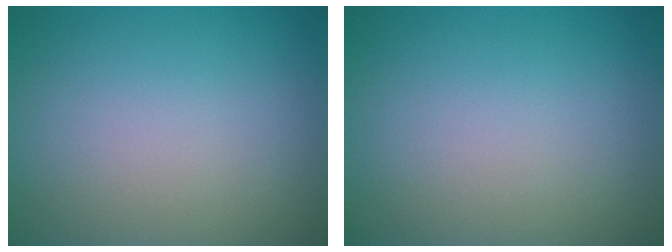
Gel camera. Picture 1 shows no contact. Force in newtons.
{"total": 0.0}